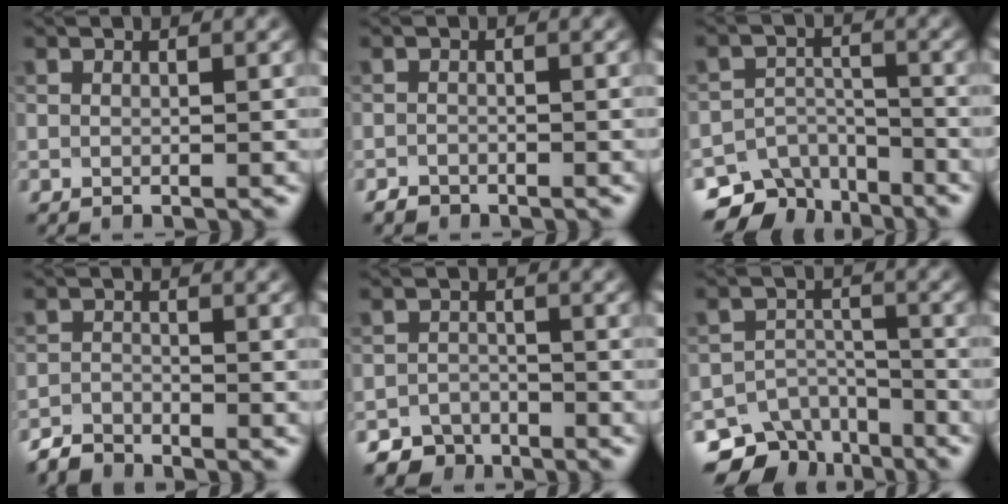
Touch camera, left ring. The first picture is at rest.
{"total": 1.1, "force": [-1.0, 0.5, 0.0], "torque": [0.002, -0.001, -0.020]}
{"total": 6.6, "force": [-5.1, 3.9, 1.6], "torque": [-0.004, -0.014, -0.074]}
{"total": 2.4, "force": [-2.4, 0.5, 0.2], "torque": [-0.003, -0.002, -0.054]}
{"total": 4.0, "force": [-3.5, 2.0, 0.1], "torque": [0.016, -0.002, -0.055]}
{"total": 7.5, "force": [-5.7, 4.6, 1.9], "torque": [-0.004, -0.010, -0.081]}